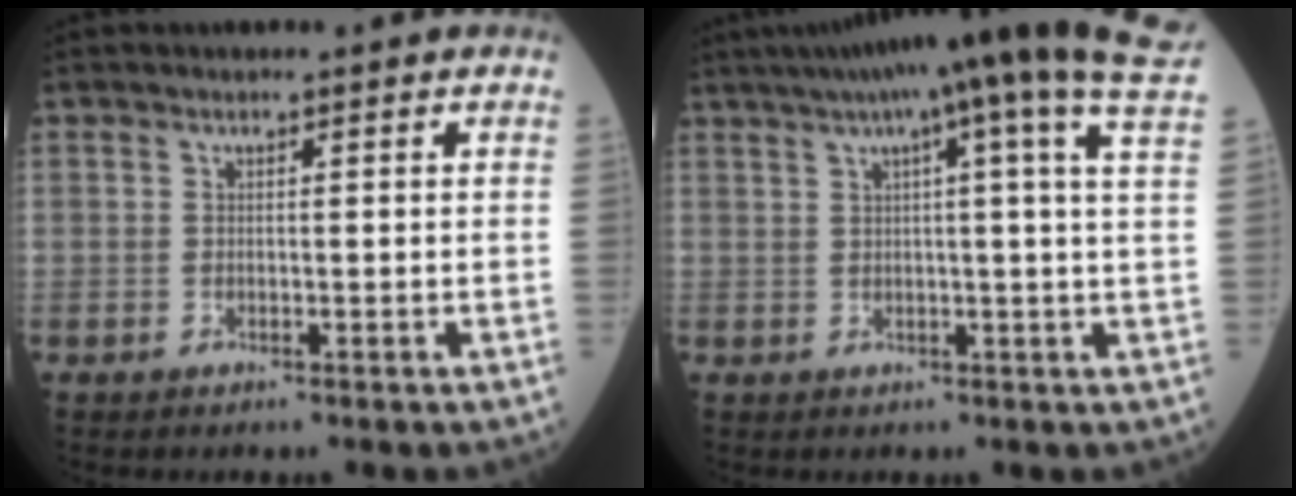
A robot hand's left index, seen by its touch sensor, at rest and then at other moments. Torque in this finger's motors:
{"motor_torque": [1.06, -1.08, 0.62, 0.21]}